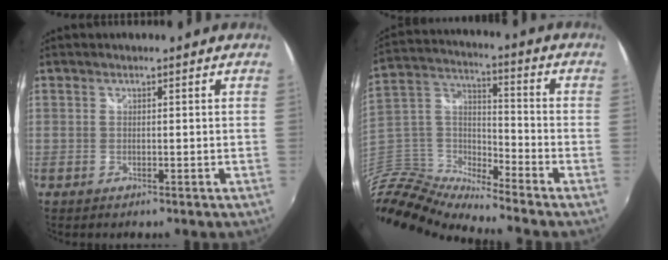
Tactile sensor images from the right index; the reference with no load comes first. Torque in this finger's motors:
{"motor_torque": [0.46, -0.63, -0.02, 0.04]}